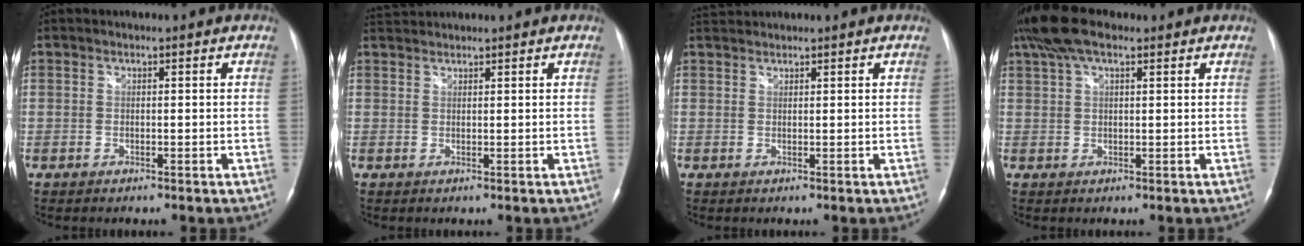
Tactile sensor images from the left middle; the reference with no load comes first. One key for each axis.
{"total": 2.7, "fx": 2.7, "fy": 0.1, "fz": 0.3, "tx": -0.013, "ty": 0.023, "tz": 0.054}
{"total": 2.1, "fx": 2.1, "fy": 0.0, "fz": 0.1, "tx": -0.010, "ty": 0.019, "tz": 0.044}
{"total": 7.7, "fx": 5.3, "fy": 2.5, "fz": 4.9, "tx": -0.108, "ty": 0.034, "tz": 0.099}